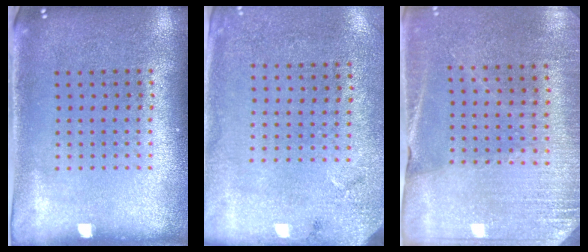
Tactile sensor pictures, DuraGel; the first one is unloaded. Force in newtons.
{"total": 2.7, "press": 2.1, "slide": 1.7}
{"total": 2.7, "press": 2.7, "slide": 0.6}